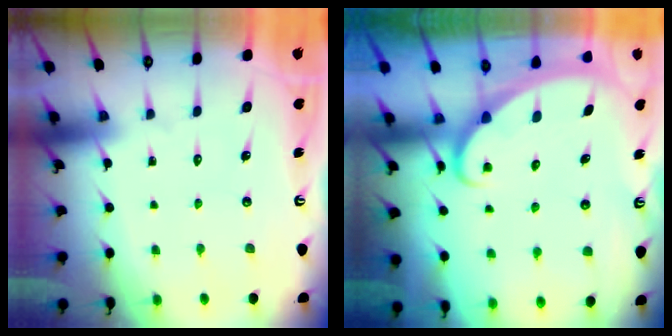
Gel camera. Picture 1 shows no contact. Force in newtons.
{"total": 2.5, "press": 2.5, "slide": 0.3}